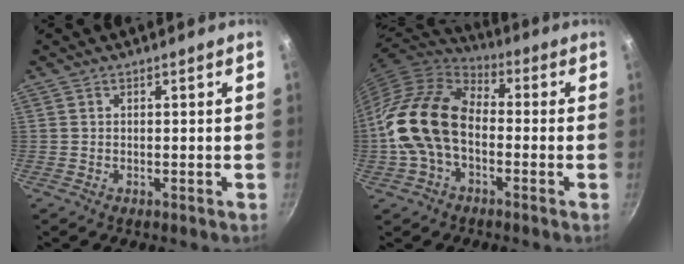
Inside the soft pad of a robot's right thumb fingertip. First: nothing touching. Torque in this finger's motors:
{"motor_torque": [2.51, 2.50, 1.50, -1.26, 0.38]}